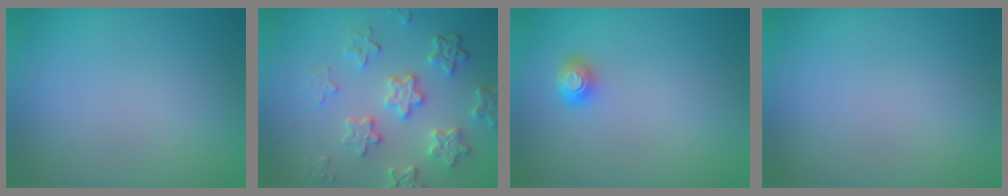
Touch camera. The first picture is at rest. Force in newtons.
{"total": 5.6, "press": 4.4, "slide": 3.6}
{"total": 1.6, "press": 1.2, "slide": 1.0}
{"total": 0.0}